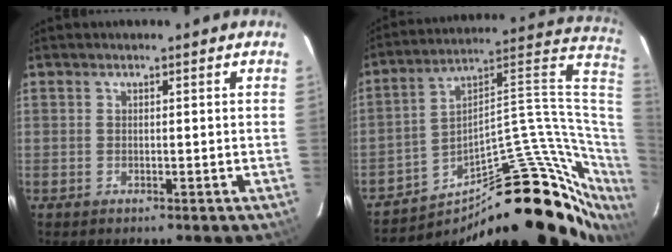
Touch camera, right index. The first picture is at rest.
{"total": 26.3, "force": [-10.8, 12.4, 20.5], "torque": [-0.248, 0.043, -0.149]}